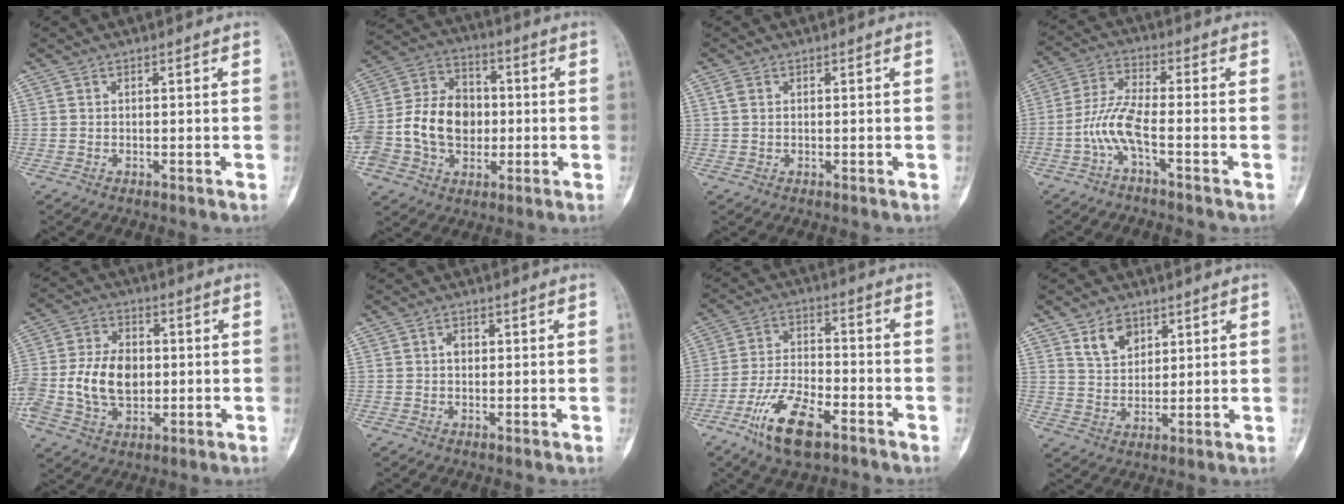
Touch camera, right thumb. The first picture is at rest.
{"total": 18.6, "force": [-2.5, 14.3, 11.7], "torque": [-0.215, 0.035, -0.039]}
{"total": 1.7, "force": [0.4, 1.3, 1.0], "torque": [-0.021, 0.003, 0.007]}
{"total": 7.2, "force": [-3.2, 1.7, 6.2], "torque": [-0.146, 0.035, -0.068]}
{"total": 13.9, "force": [-1.3, 9.8, 9.8], "torque": [-0.176, 0.016, -0.020]}
{"total": 1.7, "force": [0.2, 1.4, 1.0], "torque": [-0.005, 0.004, 0.000]}
{"total": 12.8, "force": [-7.4, 5.3, 8.9], "torque": [-0.161, 0.033, -0.137]}
{"total": 6.4, "force": [3.5, 4.4, 3.0], "torque": [-0.026, -0.023, 0.068]}